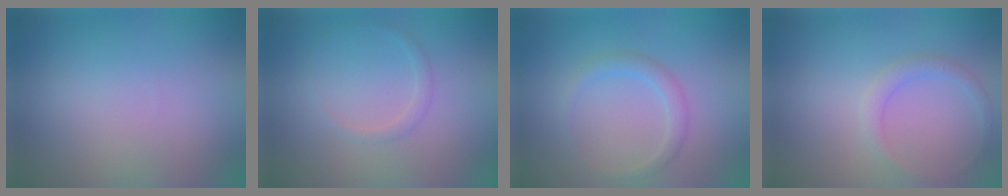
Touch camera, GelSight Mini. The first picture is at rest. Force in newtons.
{"total": 1.0, "press": 1.0, "slide": 0.1}
{"total": 1.6, "press": 1.6, "slide": 0.1}
{"total": 1.4, "press": 1.4, "slide": 0.1}